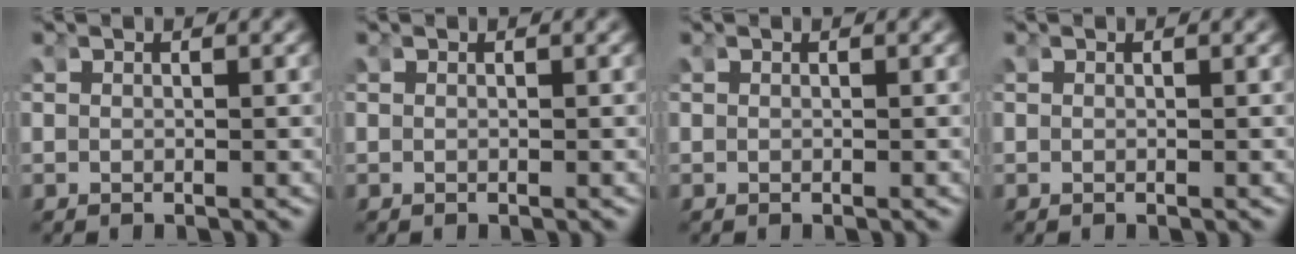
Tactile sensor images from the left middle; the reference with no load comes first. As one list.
[{"total": 0.0}, {"total": 0.0}, {"total": 0.0}]